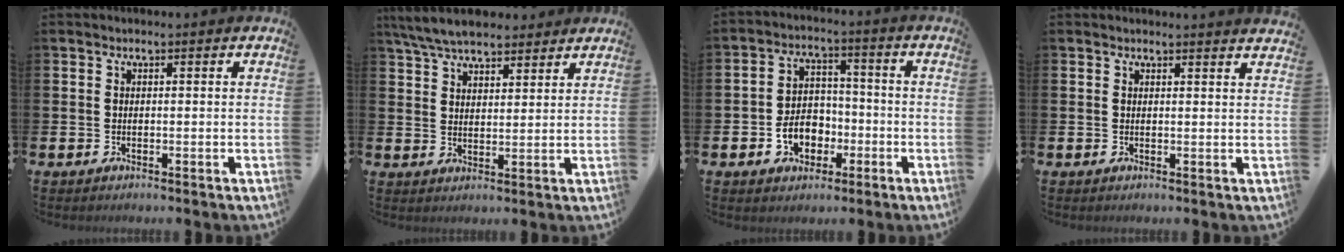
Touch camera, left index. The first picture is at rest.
{"total": 6.6, "force": [6.1, 1.5, 1.8], "torque": [-0.058, -0.015, 0.115]}
{"total": 5.6, "force": [-2.0, 4.4, 2.8], "torque": [-0.036, 0.004, -0.044]}
{"total": 1.3, "force": [1.3, -0.2, -0.1], "torque": [0.004, -0.011, 0.023]}